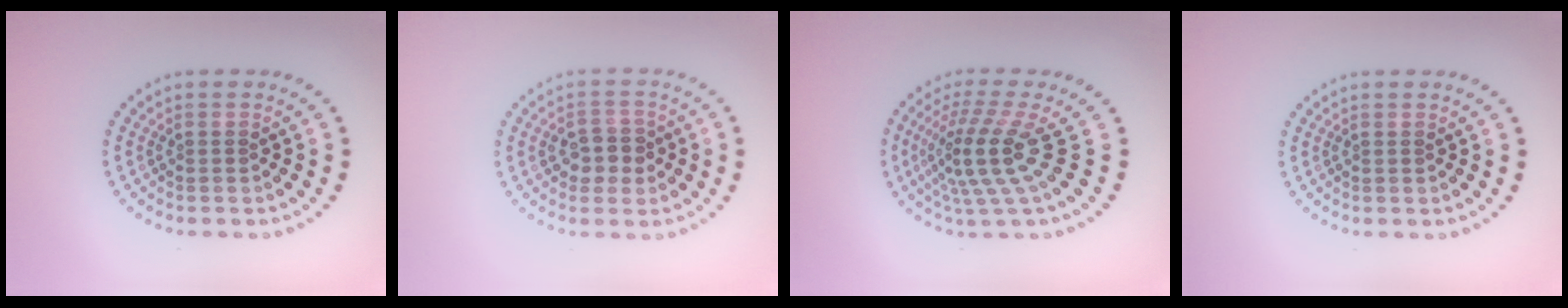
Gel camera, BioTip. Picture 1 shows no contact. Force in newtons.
{"total": 2.8, "press": 2.8, "slide": 0.4}
{"total": 4.9, "press": 3.6, "slide": 3.4}
{"total": 0.0}